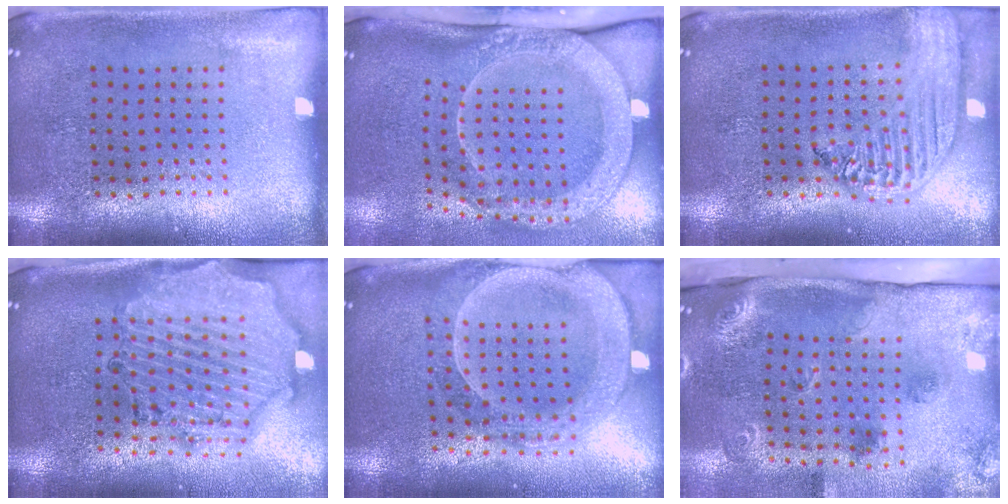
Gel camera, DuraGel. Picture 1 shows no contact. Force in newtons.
{"total": 3.1, "press": 2.2, "slide": 2.1}
{"total": 2.5, "press": 2.1, "slide": 1.4}
{"total": 2.4, "press": 2.3, "slide": 0.7}
{"total": 2.6, "press": 2.3, "slide": 1.2}
{"total": 2.5, "press": 1.9, "slide": 1.7}